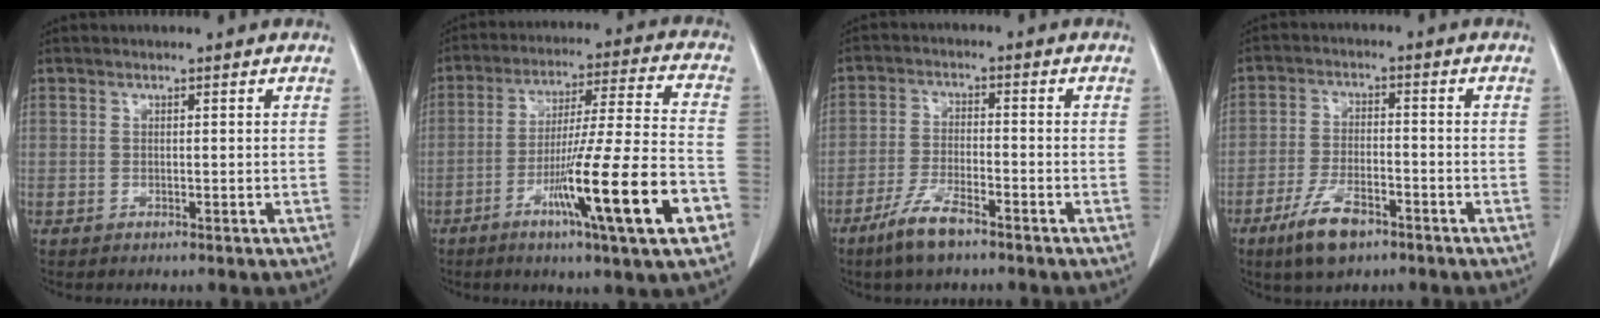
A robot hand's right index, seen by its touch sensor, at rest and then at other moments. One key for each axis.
{"total": 19.0, "fx": -7.8, "fy": -0.3, "fz": 17.3, "tx": -0.276, "ty": -0.023, "tz": -0.127}
{"total": 6.5, "fx": -4.7, "fy": 1.3, "fz": 4.4, "tx": -0.095, "ty": -0.008, "tz": -0.088}
{"total": 7.6, "fx": -5.0, "fy": 2.6, "fz": 5.1, "tx": -0.108, "ty": -0.008, "tz": -0.088}